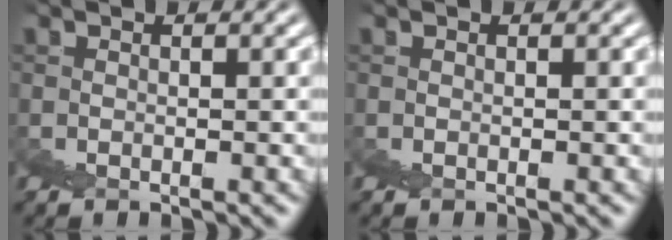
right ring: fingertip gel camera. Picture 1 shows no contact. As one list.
[{"total": 0.0}]